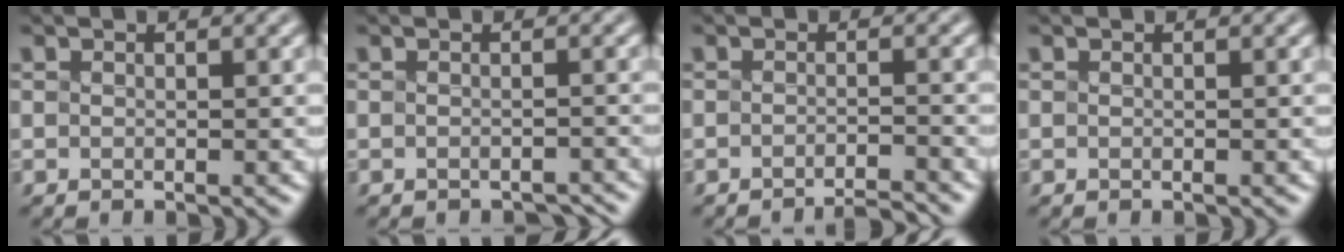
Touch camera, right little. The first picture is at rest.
{"total": 1.1, "force": [-1.1, 0.2, 0.3], "torque": [-0.002, 0.000, -0.013]}
{"total": 2.7, "force": [-2.4, 0.3, 1.2], "torque": [-0.007, 0.000, -0.042]}
{"total": 0.0}